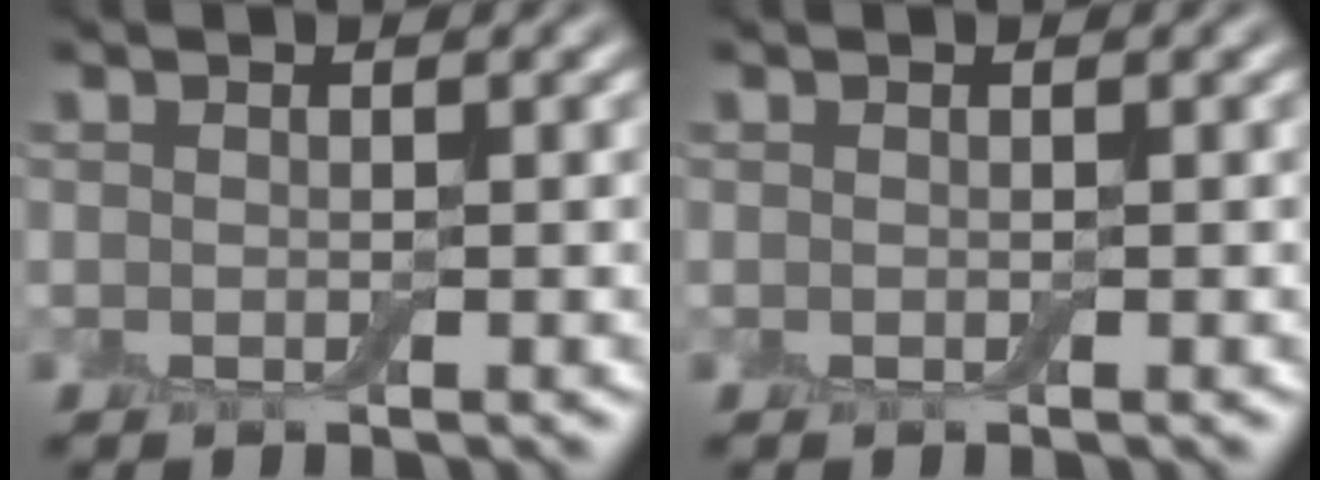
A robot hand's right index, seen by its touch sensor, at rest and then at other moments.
{"total": 0.0}